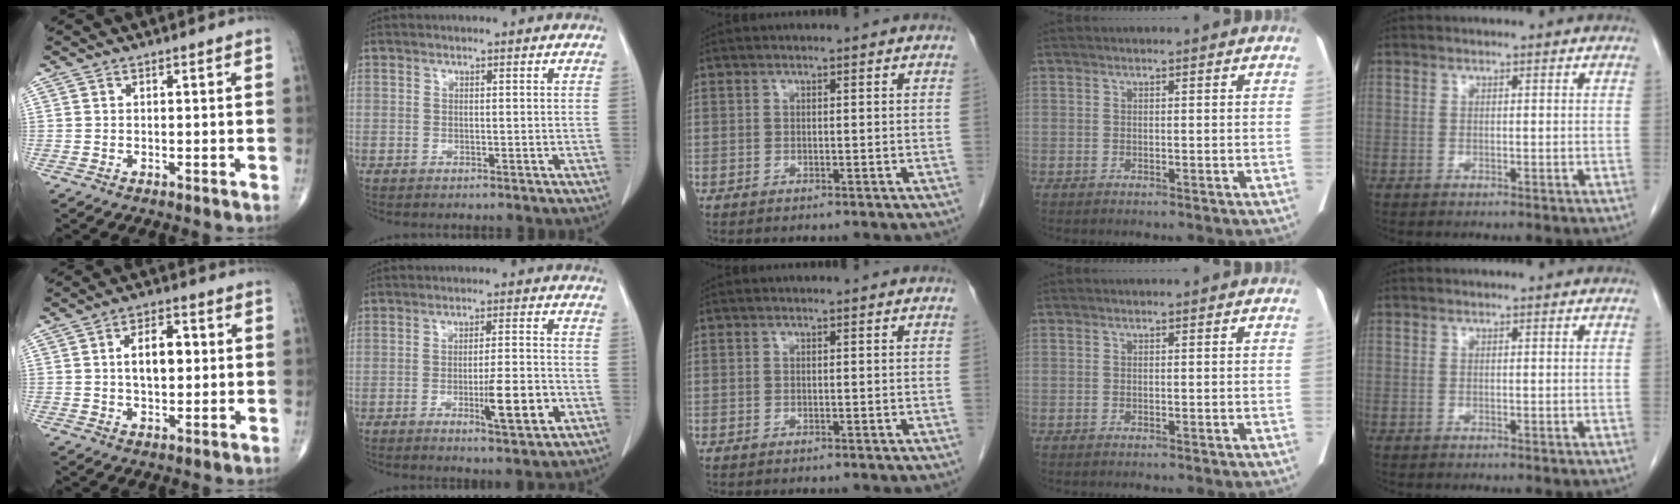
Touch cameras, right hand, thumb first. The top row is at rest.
{"thumb": {"total": 7.9, "force": [1.1, 4.4, 6.5], "torque": [-0.089, 0.008, 0.016]}, "index": {"total": 7.6, "force": [-2.7, 0.7, 7.0], "torque": [-0.107, -0.009, -0.038]}}